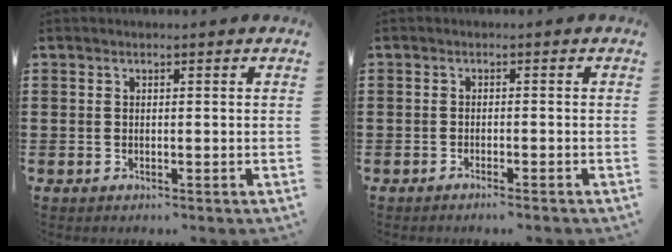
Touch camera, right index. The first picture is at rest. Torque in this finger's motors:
{"motor_torque": [1.04, 1.10, -0.10, 0.00]}